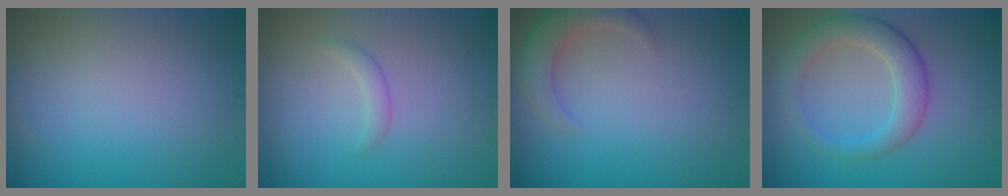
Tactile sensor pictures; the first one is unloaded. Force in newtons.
{"total": 1.1, "press": 1.1, "slide": 0.1}
{"total": 3.5, "press": 3.5, "slide": 0.4}
{"total": 4.2, "press": 4.2, "slide": 0.2}